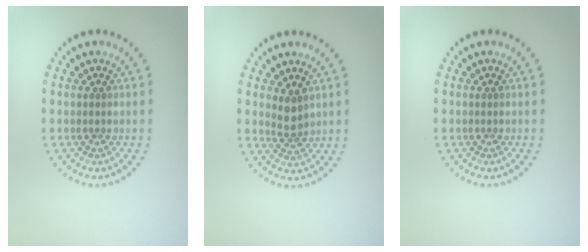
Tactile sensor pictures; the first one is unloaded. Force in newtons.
{"total": 2.1, "press": 1.7, "slide": 1.2}
{"total": 0.0}